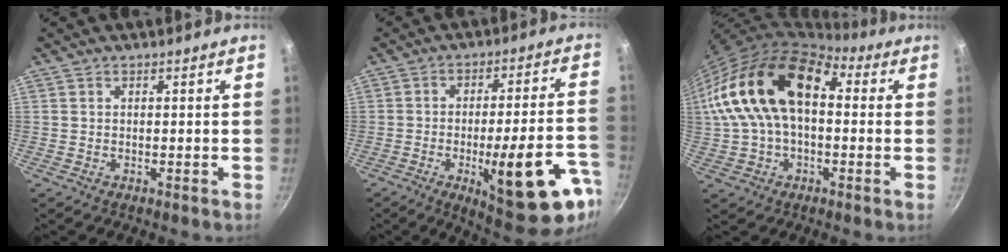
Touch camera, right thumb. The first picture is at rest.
{"total": 21.4, "force": [-8.3, 6.1, 18.7], "torque": [-0.221, 0.025, -0.105]}
{"total": 21.2, "force": [2.6, 13.0, 16.5], "torque": [-0.300, 0.045, 0.035]}